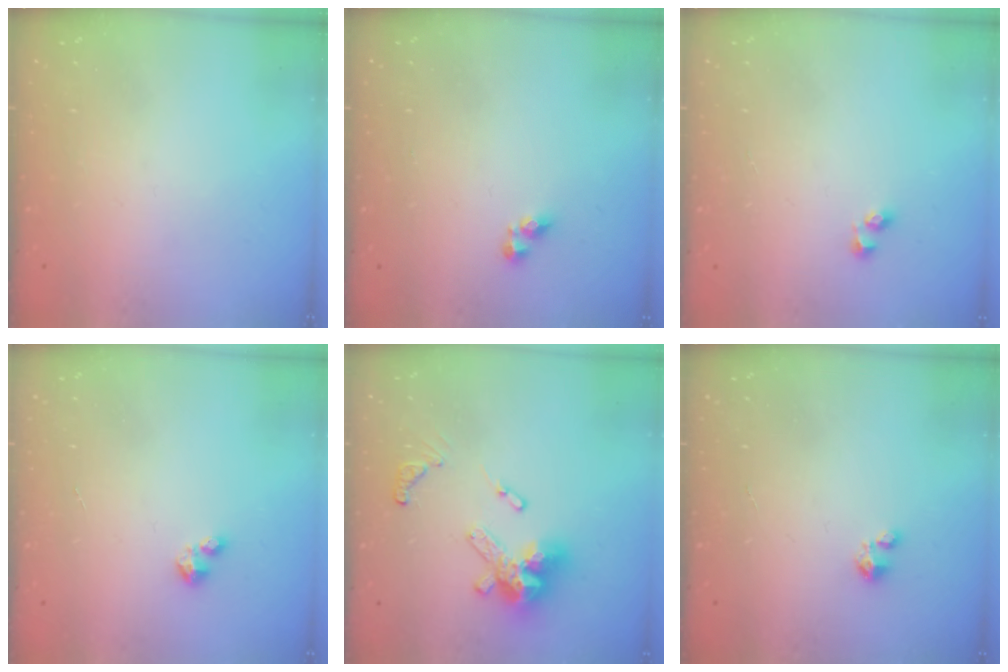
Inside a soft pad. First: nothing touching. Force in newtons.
{"total": 4.6, "press": 4.6, "slide": 0.6}
{"total": 2.6, "press": 2.3, "slide": 1.2}
{"total": 1.7, "press": 1.7, "slide": 0.2}
{"total": 13.7, "press": 13.6, "slide": 1.8}
{"total": 2.1, "press": 2.1, "slide": 0.2}